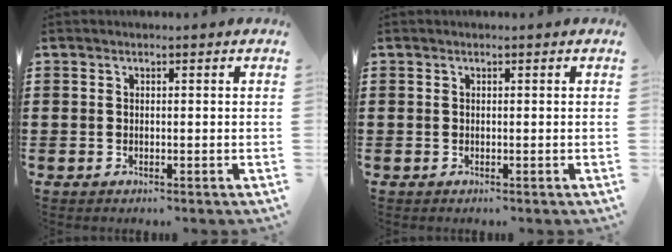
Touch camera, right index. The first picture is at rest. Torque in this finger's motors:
{"motor_torque": [-0.48, 1.66, 0.00, 0.00]}